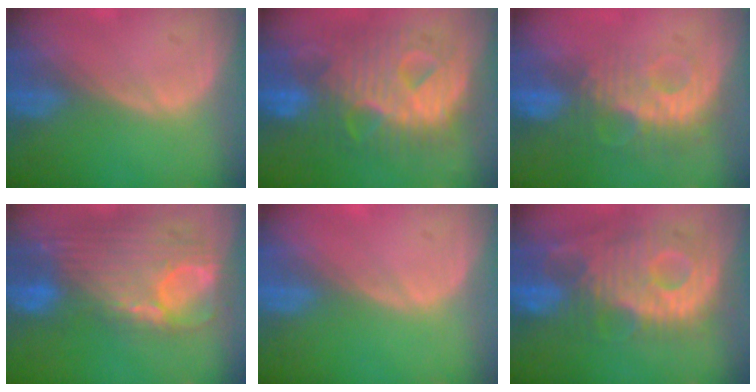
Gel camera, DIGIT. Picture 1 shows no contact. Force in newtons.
{"total": 12.7, "press": 12.7, "slide": 1.2}
{"total": 9.2, "press": 8.1, "slide": 4.4}
{"total": 12.7, "press": 10.7, "slide": 6.7}
{"total": 0.0}
{"total": 11.8, "press": 10.6, "slide": 5.2}